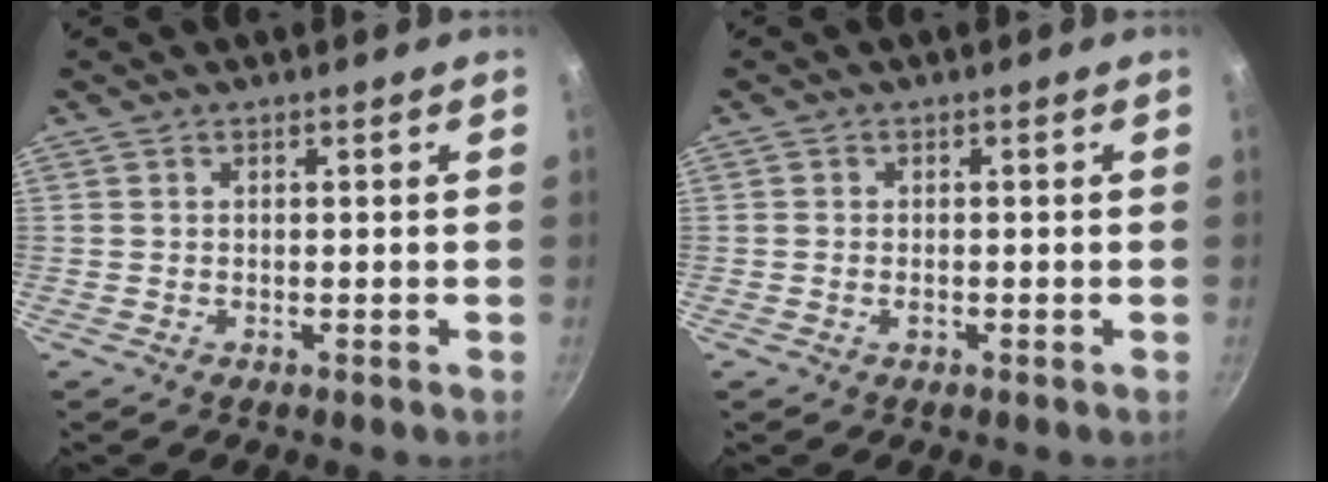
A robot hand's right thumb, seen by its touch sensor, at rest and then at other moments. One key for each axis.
{"total": 0.9, "fx": -0.4, "fy": 0.5, "fz": 0.6, "tx": -0.012, "ty": 0.001, "tz": -0.007}